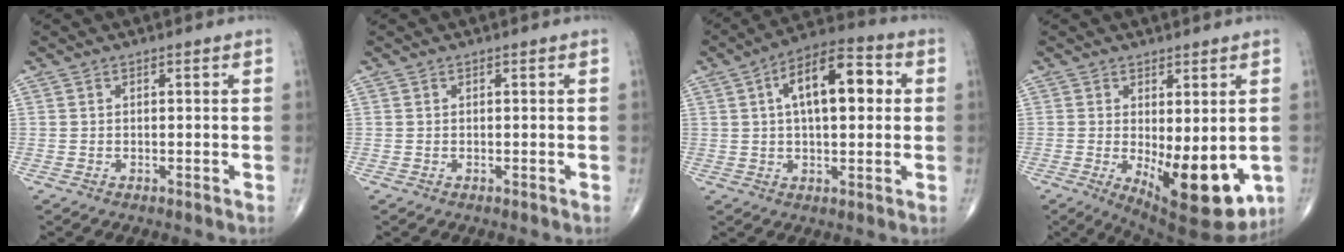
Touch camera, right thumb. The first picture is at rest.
{"total": 0.0}
{"total": 13.9, "force": [2.9, 6.5, 12.0], "torque": [-0.177, 0.023, 0.039]}
{"total": 14.2, "force": [-2.8, 5.8, 12.6], "torque": [-0.167, -0.029, -0.022]}